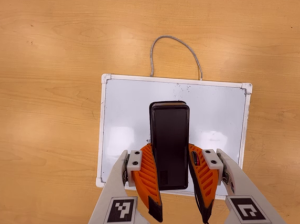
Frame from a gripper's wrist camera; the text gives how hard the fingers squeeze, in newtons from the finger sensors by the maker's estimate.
{"total": 7.5, "left": 6.0, "right": 9.0}